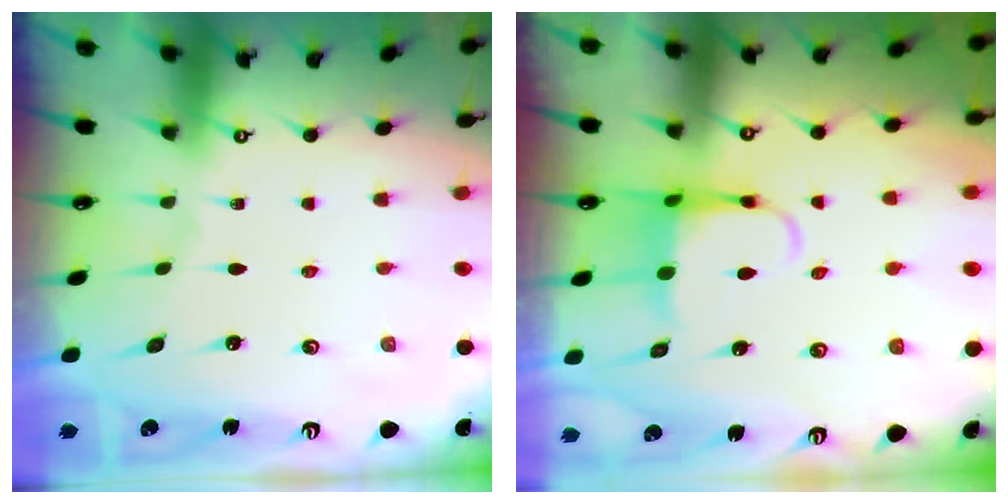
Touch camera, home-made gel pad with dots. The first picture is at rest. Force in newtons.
{"total": 6.1, "press": 6.0, "slide": 1.2}